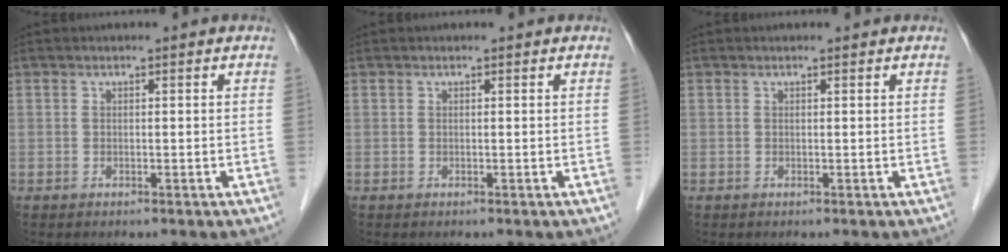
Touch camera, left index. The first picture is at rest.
{"total": 0.0}
{"total": 0.0}